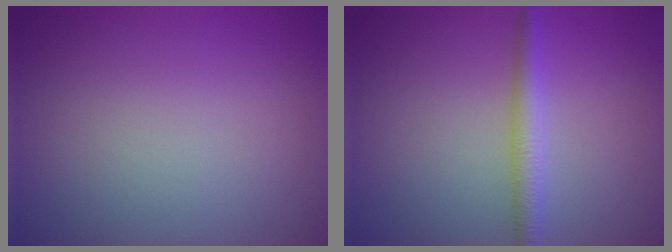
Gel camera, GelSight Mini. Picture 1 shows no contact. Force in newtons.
{"total": 2.6, "press": 2.6, "slide": 0.1}